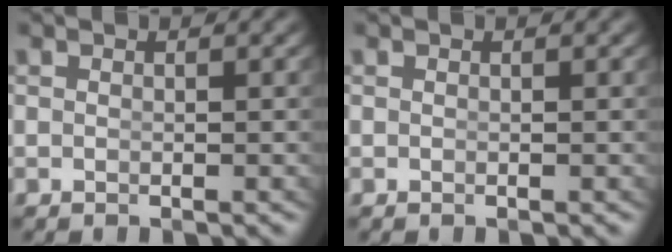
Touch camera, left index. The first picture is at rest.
{"total": 0.0}